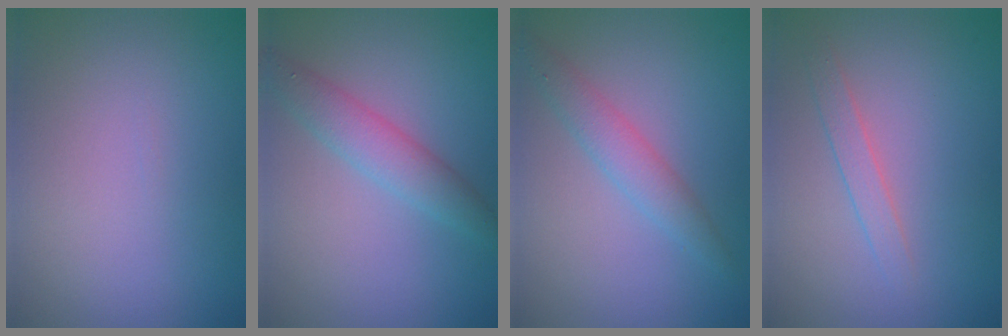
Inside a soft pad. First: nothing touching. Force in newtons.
{"total": 2.9, "press": 2.9, "slide": 0.0}
{"total": 2.5, "press": 2.5, "slide": 0.1}
{"total": 1.4, "press": 1.3, "slide": 0.1}